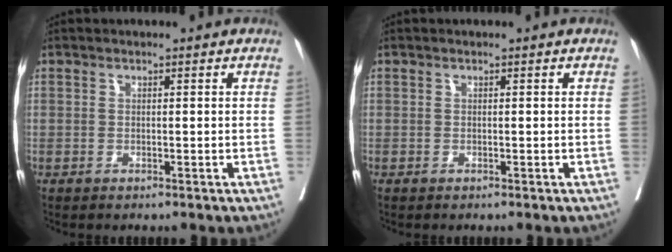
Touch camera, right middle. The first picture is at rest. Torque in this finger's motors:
{"motor_torque": [0.02, 0.16, 0.00, 0.00]}